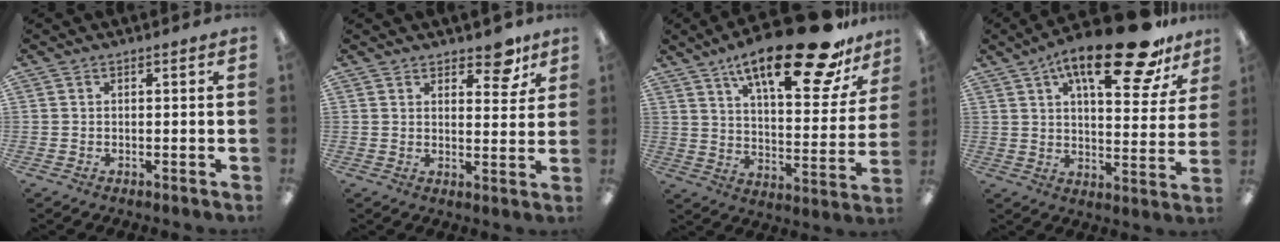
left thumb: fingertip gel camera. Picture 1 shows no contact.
{"total": 6.9, "force": [5.2, 3.1, 3.3], "torque": [-0.022, -0.035, 0.086]}
{"total": 24.2, "force": [16.5, 7.3, 16.1], "torque": [-0.245, -0.101, 0.267]}
{"total": 22.3, "force": [14.0, 7.8, 15.5], "torque": [-0.228, -0.073, 0.223]}